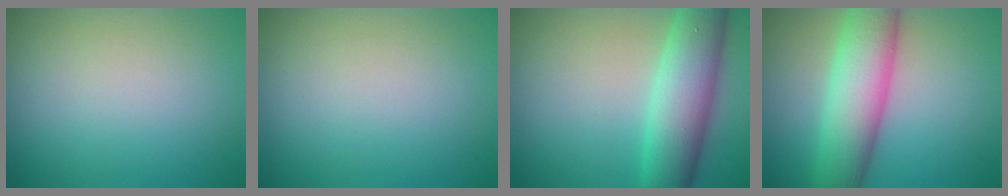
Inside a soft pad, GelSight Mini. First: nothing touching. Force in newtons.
{"total": 0.0}
{"total": 7.5, "press": 7.5, "slide": 0.1}
{"total": 8.2, "press": 8.2, "slide": 0.2}